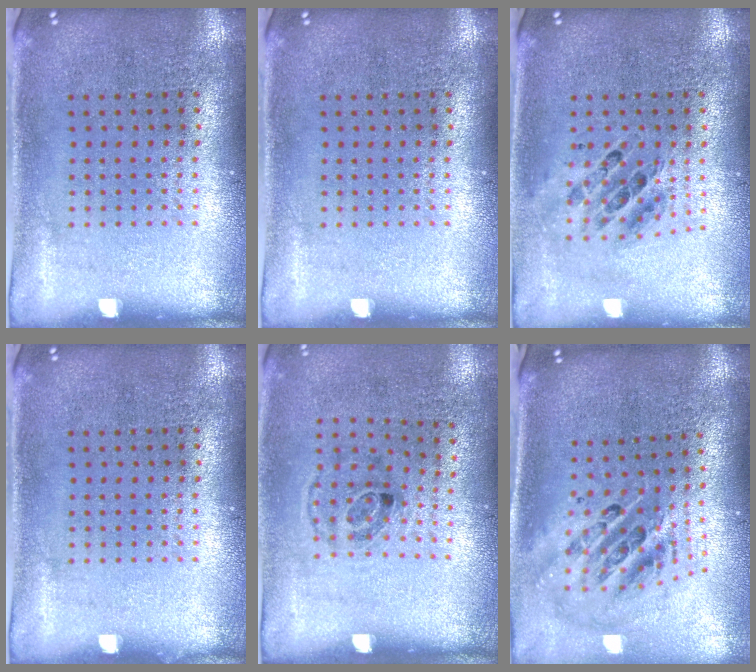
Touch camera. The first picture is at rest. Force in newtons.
{"total": 0.0}
{"total": 0.7, "press": 0.6, "slide": 0.2}
{"total": 0.0}
{"total": 1.2, "press": 0.7, "slide": 0.9}
{"total": 2.5, "press": 1.7, "slide": 1.9}